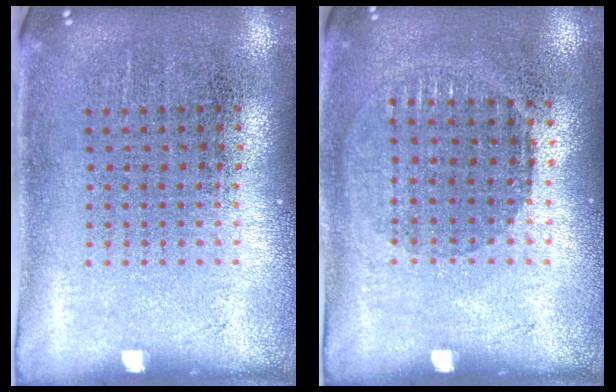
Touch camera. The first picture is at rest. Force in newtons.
{"total": 1.0, "press": 0.9, "slide": 0.4}